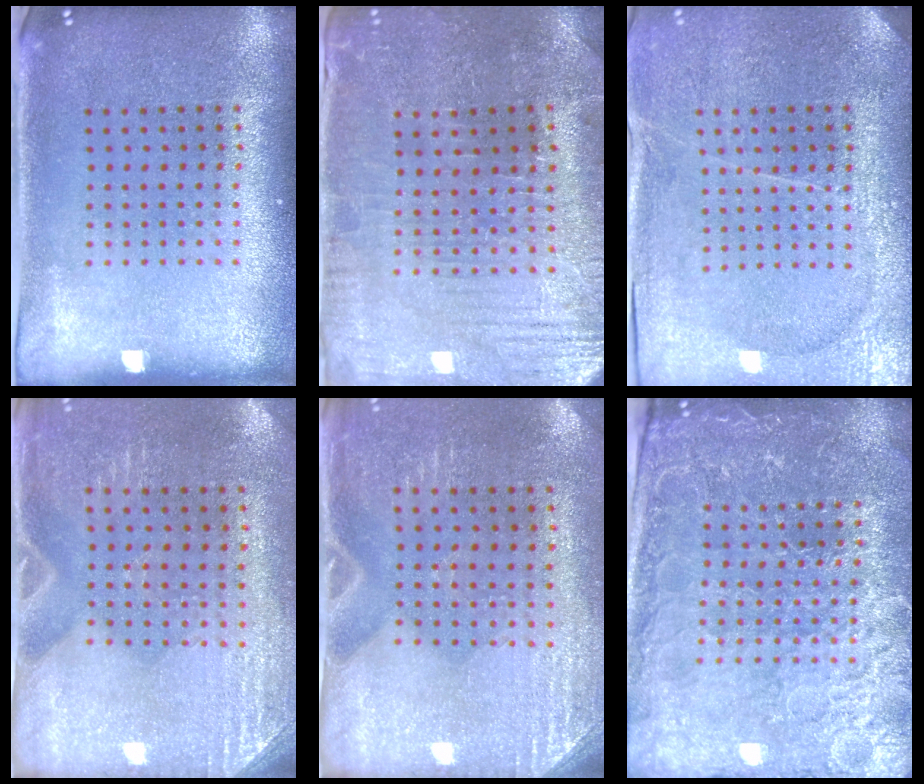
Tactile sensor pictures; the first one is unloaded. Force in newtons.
{"total": 1.3, "press": 1.2, "slide": 0.4}
{"total": 3.8, "press": 3.4, "slide": 1.6}
{"total": 2.8, "press": 2.6, "slide": 1.2}
{"total": 2.8, "press": 2.5, "slide": 1.3}
{"total": 4.1, "press": 4.0, "slide": 1.0}